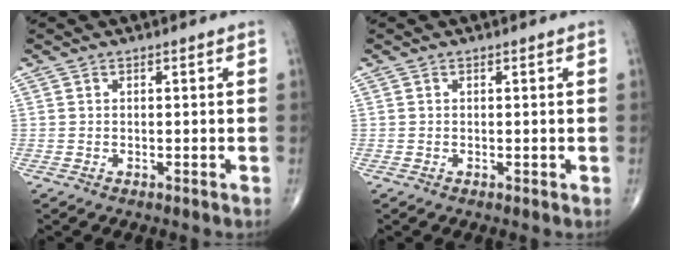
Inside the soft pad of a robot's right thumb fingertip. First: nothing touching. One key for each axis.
{"total": 0.0}